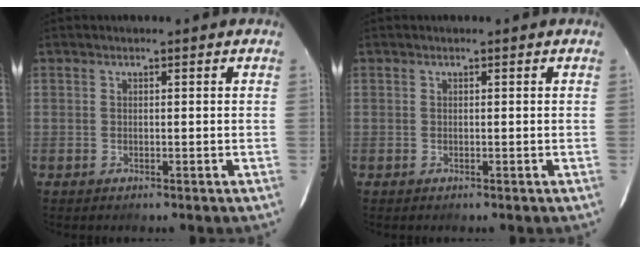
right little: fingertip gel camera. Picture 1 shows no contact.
{"total": 0.0}